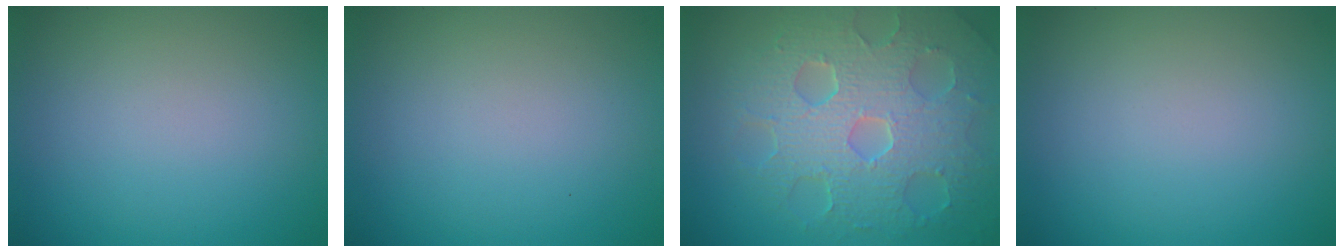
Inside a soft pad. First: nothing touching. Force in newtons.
{"total": 0.0}
{"total": 8.6, "press": 6.1, "slide": 6.1}
{"total": 0.0}